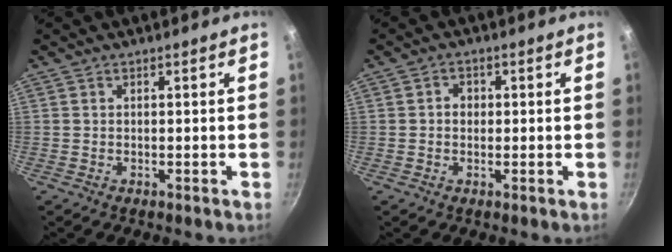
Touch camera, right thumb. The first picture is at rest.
{"total": 2.2, "force": [0.0, 2.0, 1.1], "torque": [-0.006, 0.004, -0.002]}